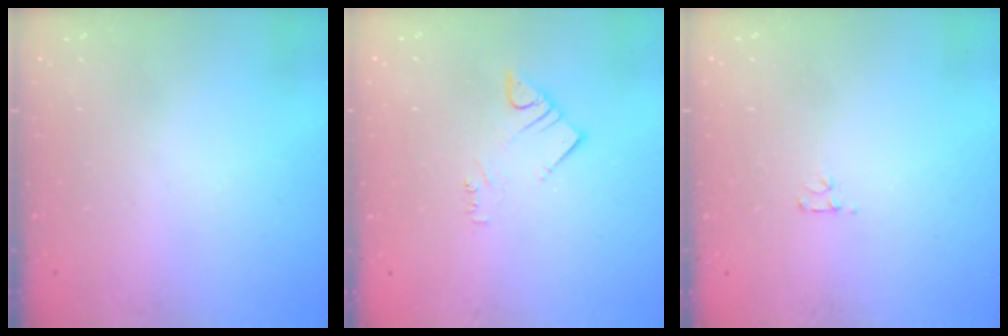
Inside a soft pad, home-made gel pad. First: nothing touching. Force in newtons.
{"total": 3.1, "press": 3.0, "slide": 0.4}
{"total": 2.7, "press": 2.7, "slide": 0.3}